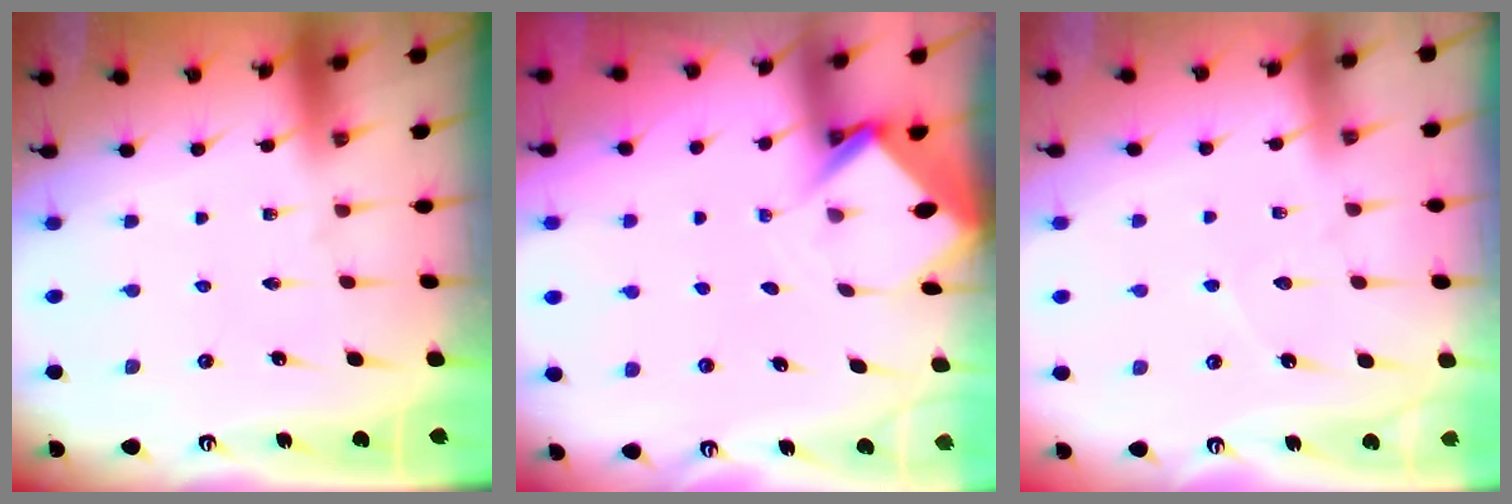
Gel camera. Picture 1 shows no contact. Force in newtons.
{"total": 3.4, "press": 3.4, "slide": 0.3}
{"total": 4.0, "press": 4.0, "slide": 0.4}